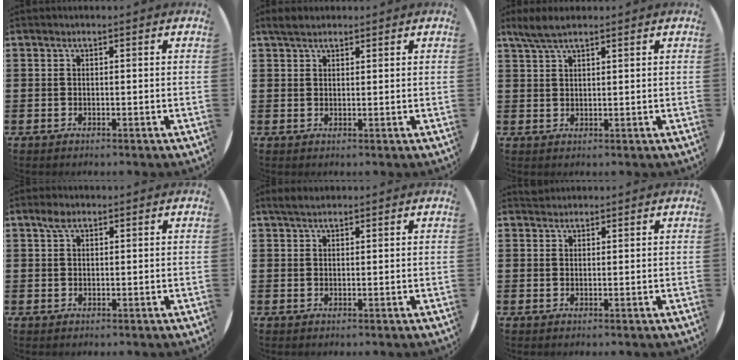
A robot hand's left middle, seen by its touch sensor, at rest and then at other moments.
{"total": 2.2, "force": [1.9, 0.8, 0.8], "torque": [-0.010, 0.003, 0.034]}
{"total": 3.3, "force": [2.6, 0.8, 2.0], "torque": [-0.043, 0.006, 0.047]}
{"total": 2.1, "force": [1.4, 1.1, 1.0], "torque": [-0.015, 0.002, 0.023]}
{"total": 1.9, "force": [1.6, 0.6, 0.8], "torque": [-0.009, 0.003, 0.028]}
{"total": 1.3, "force": [1.2, 0.3, -0.2], "torque": [0.010, -0.001, 0.022]}